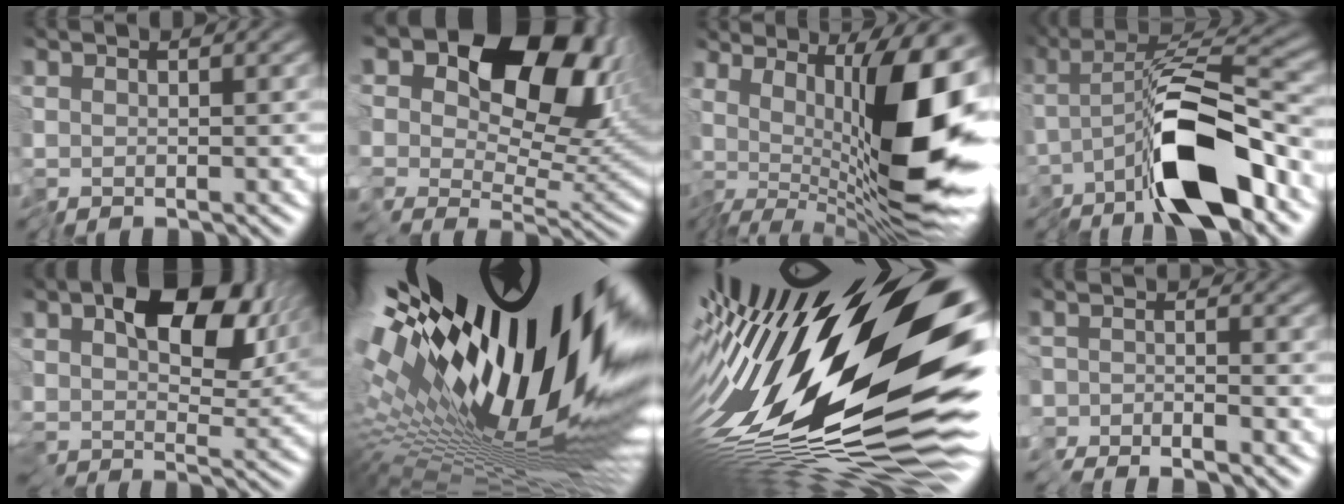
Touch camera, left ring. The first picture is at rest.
{"total": 15.0, "force": [6.0, 9.7, 9.7], "torque": [-0.144, 0.017, 0.103]}
{"total": 13.9, "force": [1.2, 4.7, 13.0], "torque": [-0.184, -0.004, 0.018]}
{"total": 9.9, "force": [-4.0, 2.6, 8.7], "torque": [-0.135, 0.009, -0.083]}
{"total": 10.6, "force": [3.6, 6.1, 7.9], "torque": [-0.132, -0.006, 0.065]}
{"total": 21.6, "force": [5.3, 6.4, 19.9], "torque": [-0.299, -0.015, 0.077]}
{"total": 20.6, "force": [0.2, 6.7, 19.5], "torque": [-0.332, -0.017, -0.010]}
{"total": 1.9, "force": [-1.8, -0.4, -0.2], "torque": [0.005, -0.013, -0.040]}